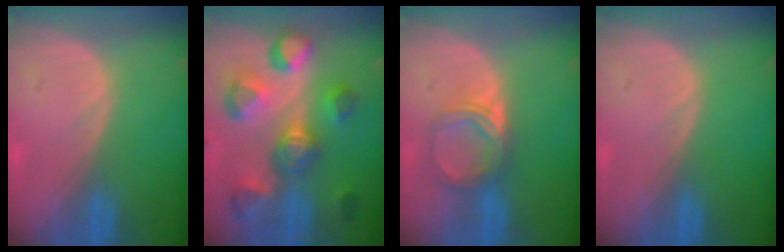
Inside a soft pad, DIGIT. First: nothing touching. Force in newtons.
{"total": 10.4, "press": 10.1, "slide": 2.8}
{"total": 5.3, "press": 4.8, "slide": 2.3}
{"total": 0.0}